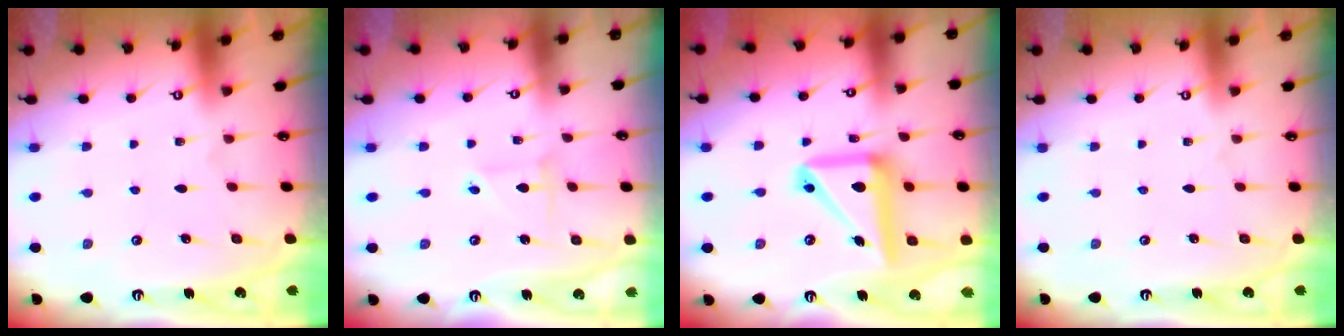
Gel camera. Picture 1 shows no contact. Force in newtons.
{"total": 2.4, "press": 2.4, "slide": 0.2}
{"total": 15.0, "press": 14.9, "slide": 2.1}
{"total": 0.0}